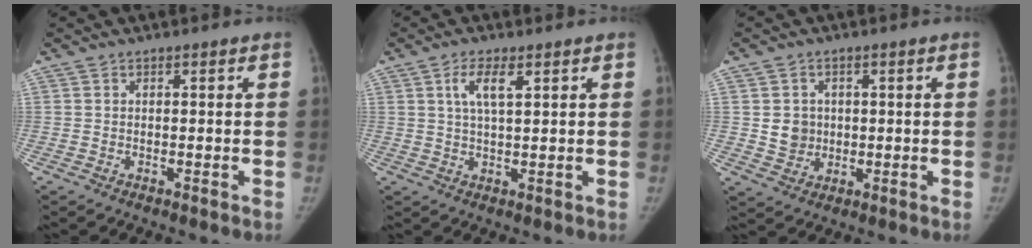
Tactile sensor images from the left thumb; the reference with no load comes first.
{"total": 4.7, "force": [2.1, 1.5, 3.9], "torque": [-0.076, -0.004, 0.041]}
{"total": 4.8, "force": [0.4, 4.4, 1.8], "torque": [-0.008, 0.000, 0.013]}